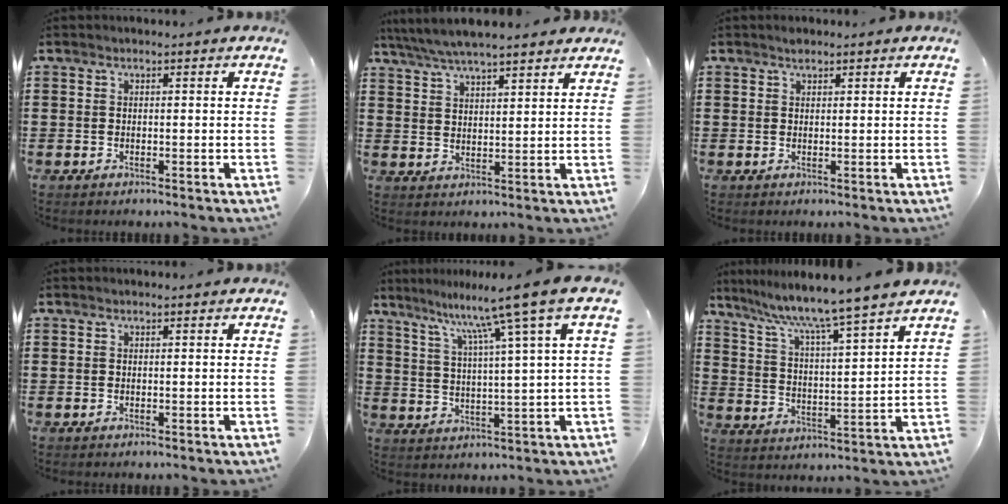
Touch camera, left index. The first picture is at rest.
{"total": 5.2, "force": [4.8, 0.6, 1.9], "torque": [-0.053, -0.014, 0.085]}
{"total": 1.3, "force": [1.0, 0.6, 0.5], "torque": [-0.013, 0.002, 0.020]}
{"total": 0.0}
{"total": 9.6, "force": [6.8, -1.9, 6.5], "torque": [-0.140, -0.035, 0.102]}
{"total": 6.8, "force": [5.8, -1.3, 3.2], "torque": [-0.087, -0.044, 0.090]}